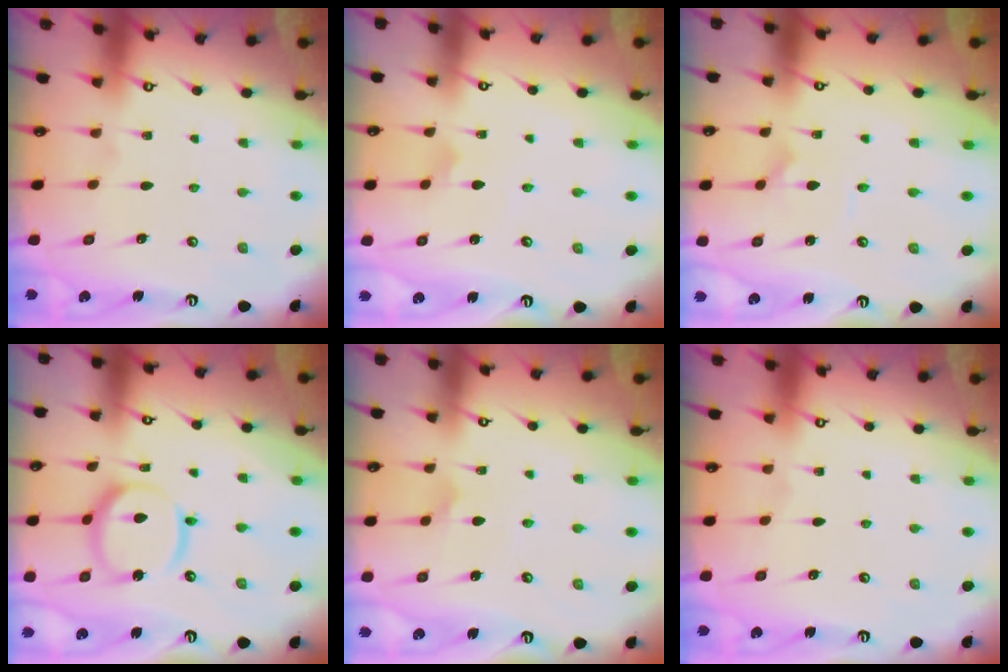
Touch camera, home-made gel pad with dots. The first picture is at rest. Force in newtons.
{"total": 1.7, "press": 1.7, "slide": 0.1}
{"total": 2.1, "press": 2.1, "slide": 0.5}
{"total": 14.4, "press": 14.3, "slide": 1.4}
{"total": 3.8, "press": 3.8, "slide": 0.5}
{"total": 0.0}